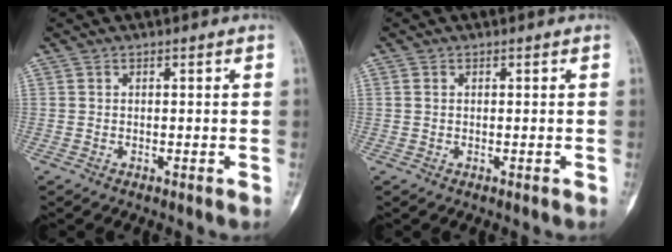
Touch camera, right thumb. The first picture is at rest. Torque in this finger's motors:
{"motor_torque": [0.07, -0.54, 0.36, 0.09, 0.01]}